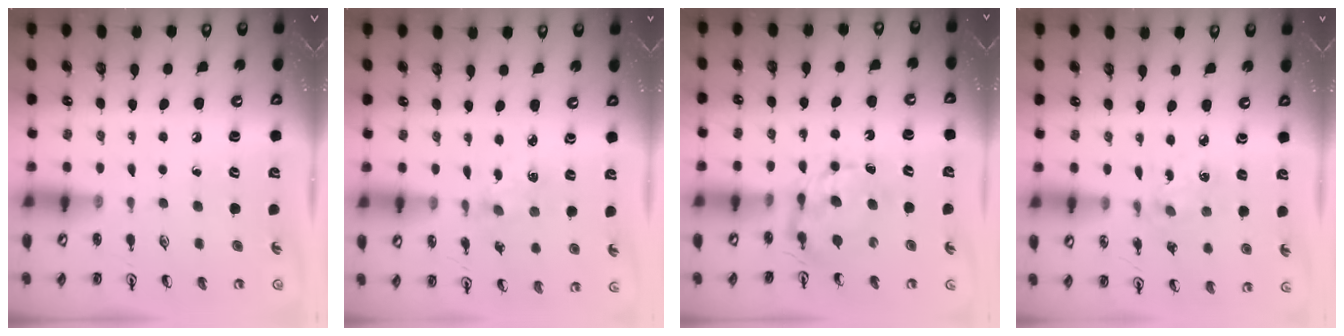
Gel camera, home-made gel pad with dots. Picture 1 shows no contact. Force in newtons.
{"total": 2.0, "press": 2.0, "slide": 0.4}
{"total": 7.5, "press": 7.4, "slide": 0.6}
{"total": 2.8, "press": 2.7, "slide": 0.7}